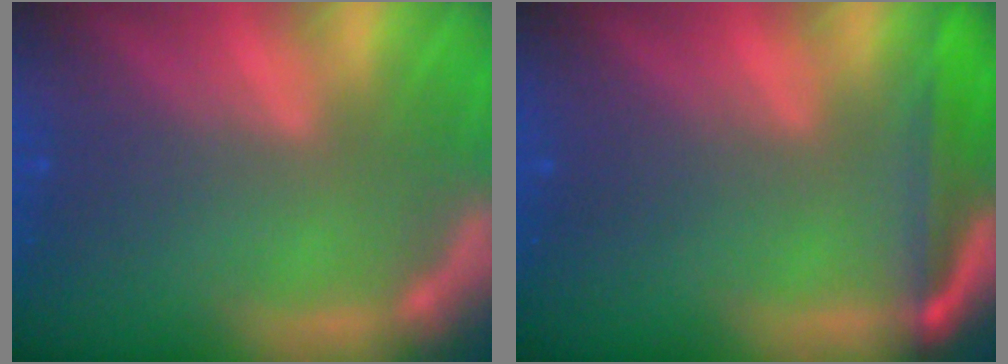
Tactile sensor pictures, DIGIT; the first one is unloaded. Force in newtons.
{"total": 4.4}